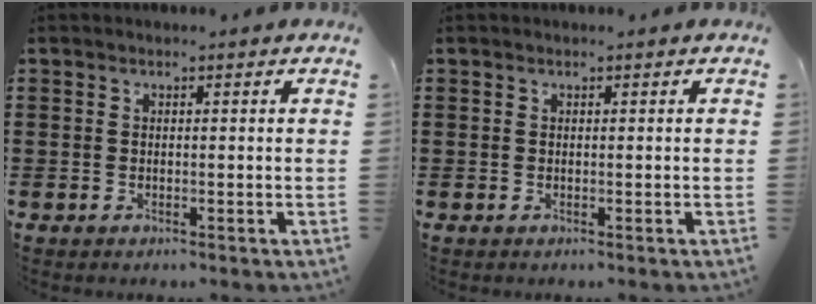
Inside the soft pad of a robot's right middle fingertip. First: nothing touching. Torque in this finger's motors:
{"motor_torque": [0.00, 0.00, 0.03, -0.01]}